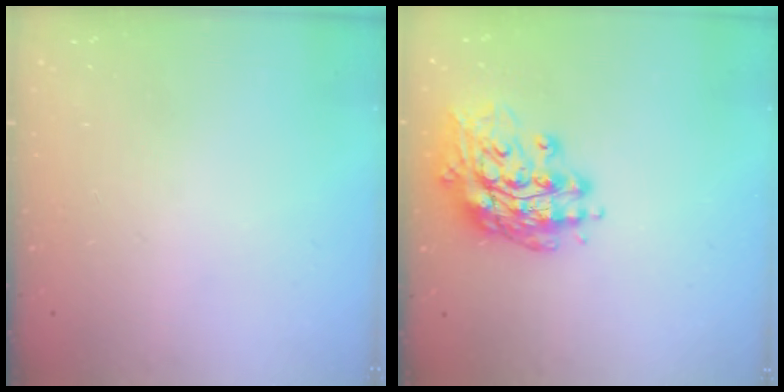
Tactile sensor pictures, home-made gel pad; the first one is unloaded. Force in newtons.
{"total": 15.6, "press": 15.3, "slide": 3.5}